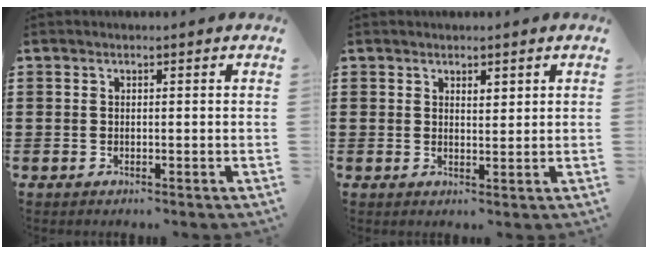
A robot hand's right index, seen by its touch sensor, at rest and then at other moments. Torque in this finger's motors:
{"motor_torque": [0.51, 0.28, 0.03, 0.04]}